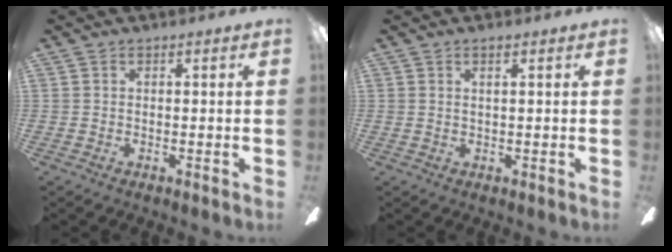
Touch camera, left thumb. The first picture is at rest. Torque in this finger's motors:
{"motor_torque": [-0.08, -0.29, -0.06, -0.12, 0.00]}